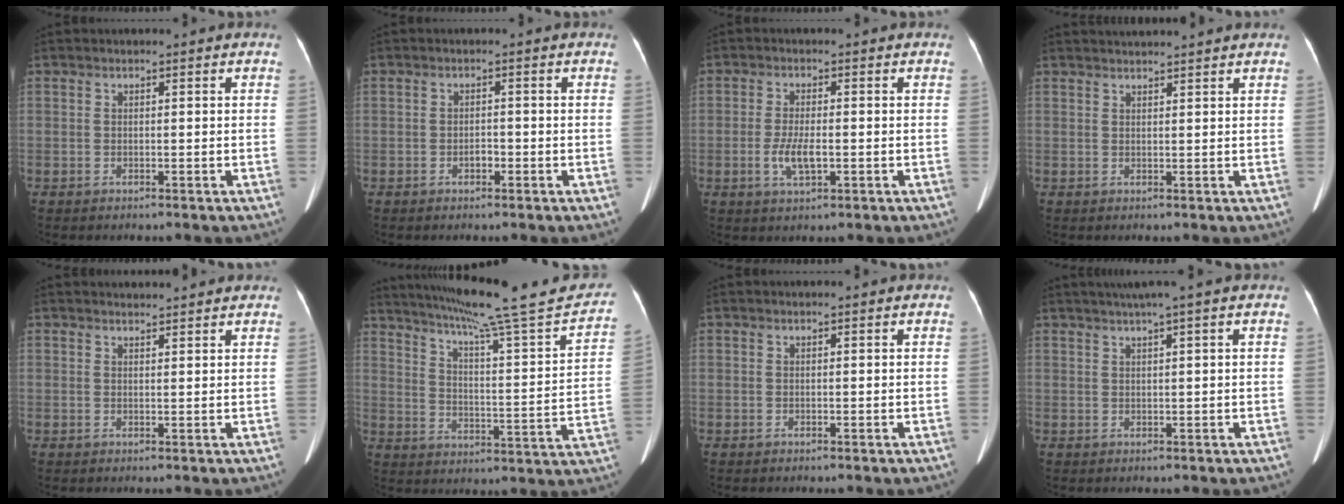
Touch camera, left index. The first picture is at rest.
{"total": 1.3, "force": [-0.7, 0.7, 0.9], "torque": [-0.013, 0.004, -0.012]}
{"total": 4.2, "force": [-1.0, 1.3, 3.8], "torque": [-0.081, -0.004, -0.017]}
{"total": 4.7, "force": [4.5, -0.6, 1.2], "torque": [-0.015, 0.028, 0.060]}
{"total": 2.7, "force": [2.7, 0.2, 0.3], "torque": [-0.009, 0.016, 0.036]}
{"total": 23.9, "force": [20.9, 0.6, 11.5], "torque": [-0.176, -0.033, 0.273]}
{"total": 0.0}
{"total": 3.7, "force": [2.5, -1.0, 2.5], "torque": [-0.043, 0.015, 0.046]}